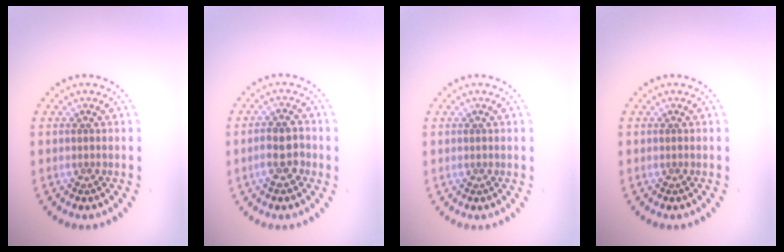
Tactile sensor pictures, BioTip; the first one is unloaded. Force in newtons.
{"total": 2.7, "press": 2.6, "slide": 0.8}
{"total": 0.0}
{"total": 0.0}